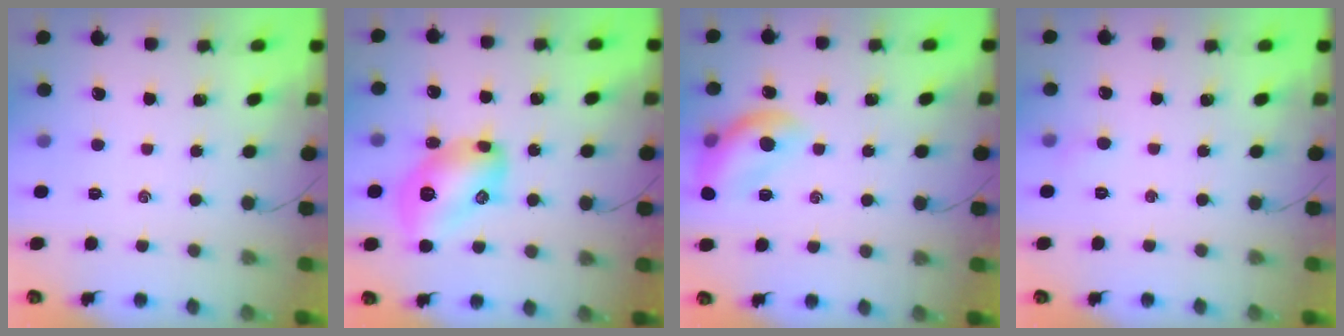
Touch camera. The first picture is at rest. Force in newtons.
{"total": 14.6, "press": 14.6, "slide": 0.7}
{"total": 13.5, "press": 13.4, "slide": 1.5}
{"total": 2.8, "press": 2.6, "slide": 1.0}